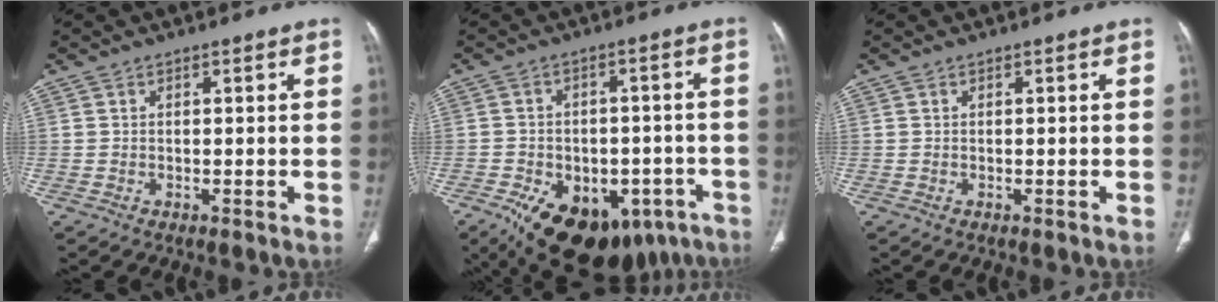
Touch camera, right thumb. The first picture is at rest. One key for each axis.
{"total": 20.9, "fx": -11.0, "fy": 12.5, "fz": 12.6, "tx": -0.177, "ty": 0.033, "tz": -0.144}
{"total": 0.0}